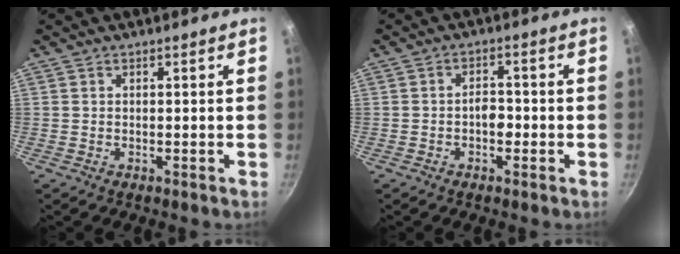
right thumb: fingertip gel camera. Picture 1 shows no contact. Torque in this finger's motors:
{"motor_torque": [-0.09, 0.22, 0.23, -0.06, 0.14]}